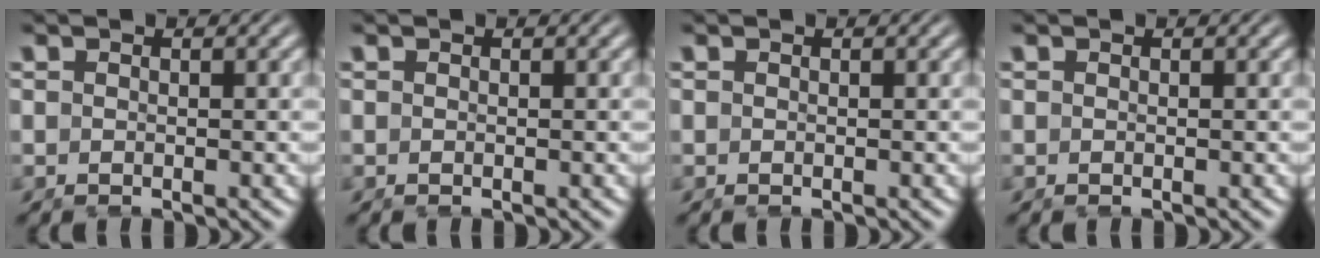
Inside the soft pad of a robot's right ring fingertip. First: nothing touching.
{"total": 0.0}
{"total": 0.0}
{"total": 0.0}